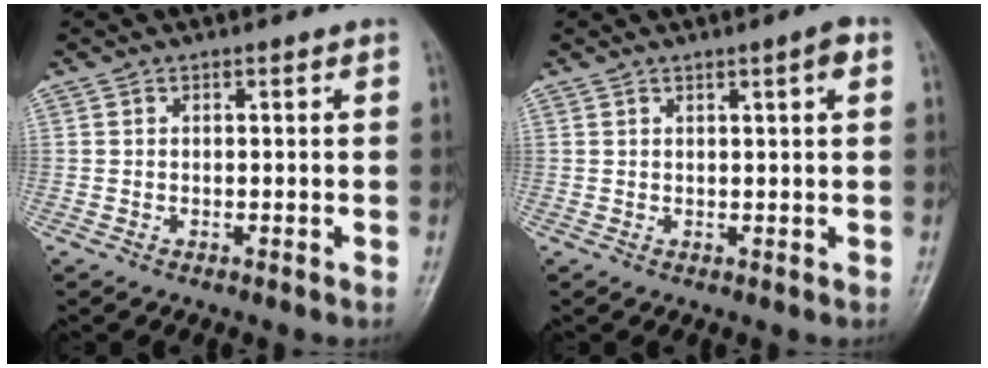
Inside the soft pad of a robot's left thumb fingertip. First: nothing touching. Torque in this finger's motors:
{"motor_torque": [-0.10, -0.03, -0.03, -0.13, 0.06]}